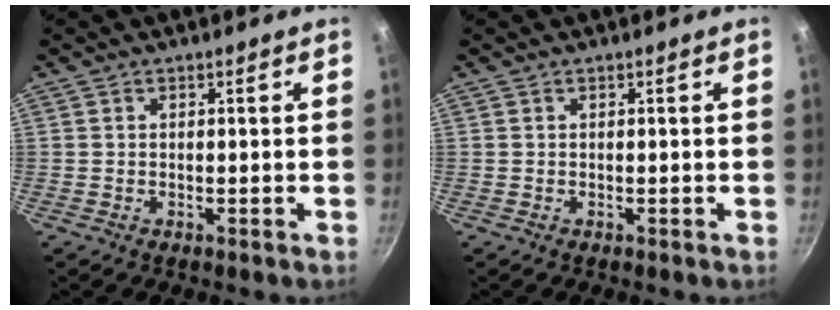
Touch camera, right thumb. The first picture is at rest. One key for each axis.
{"total": 0.0}